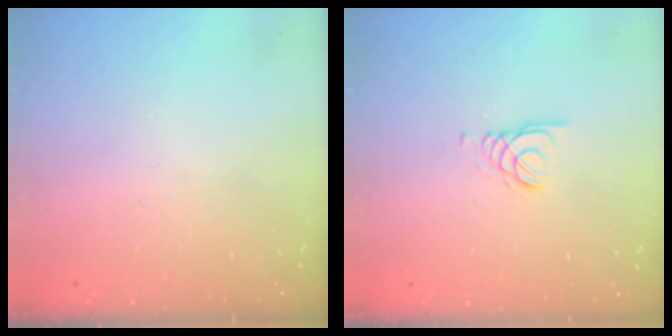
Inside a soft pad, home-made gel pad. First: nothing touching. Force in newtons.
{"total": 1.4, "press": 1.3, "slide": 0.2}